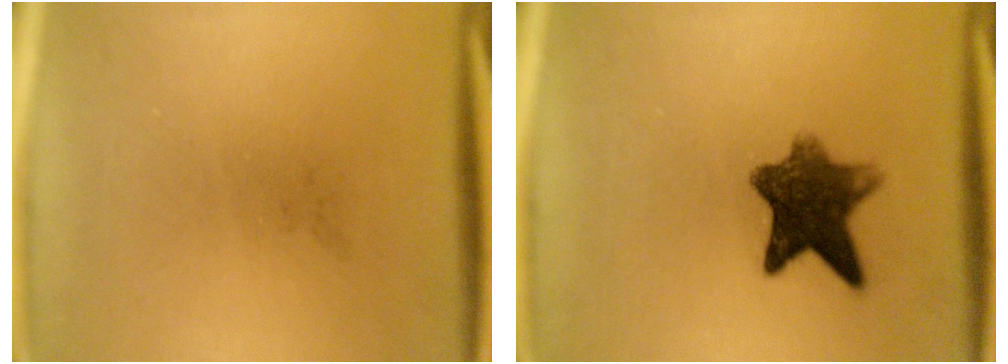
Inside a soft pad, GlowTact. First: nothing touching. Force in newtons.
{"total": 8.7}